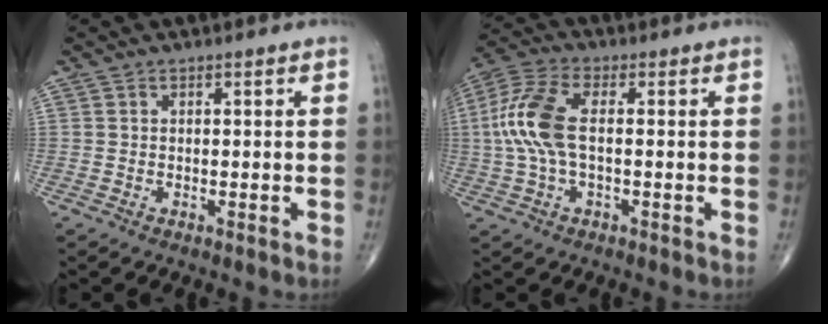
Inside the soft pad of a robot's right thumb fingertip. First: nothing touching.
{"total": 10.7, "force": [0.2, 4.8, 9.6], "torque": [-0.238, 0.021, 0.000]}